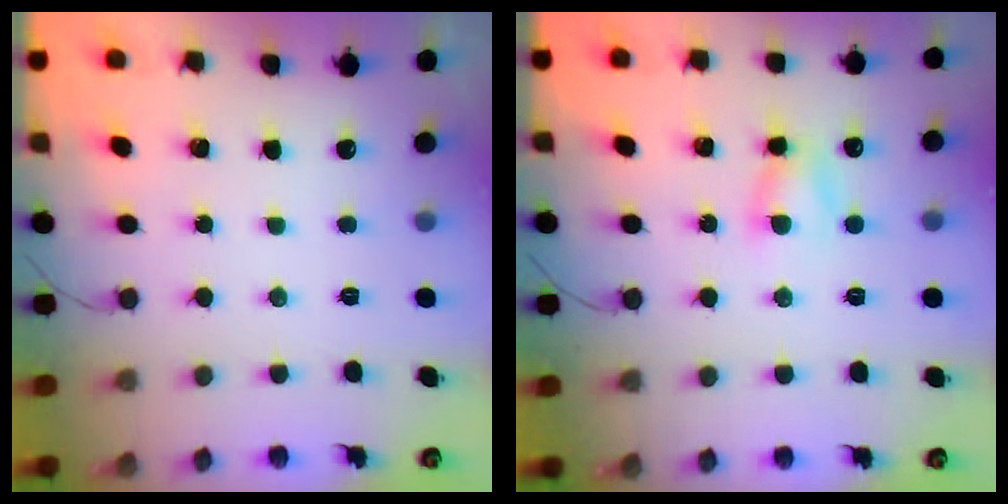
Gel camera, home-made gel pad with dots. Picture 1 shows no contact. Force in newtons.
{"total": 4.8, "press": 4.6, "slide": 1.3}